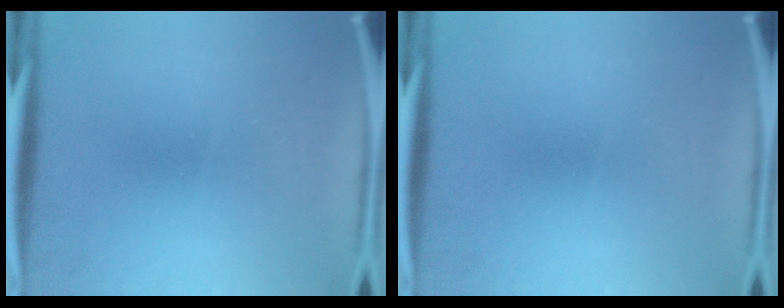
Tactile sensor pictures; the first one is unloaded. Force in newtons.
{"total": 0.0}